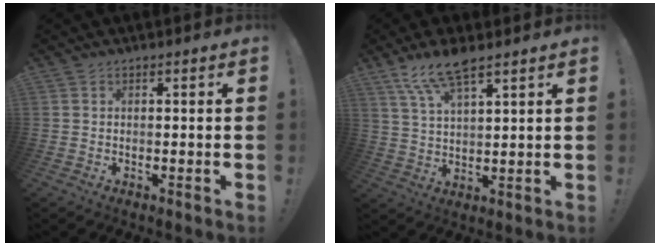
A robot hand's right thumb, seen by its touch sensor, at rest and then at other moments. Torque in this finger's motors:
{"motor_torque": [0.19, 0.21, 0.04, 0.16, 0.07]}